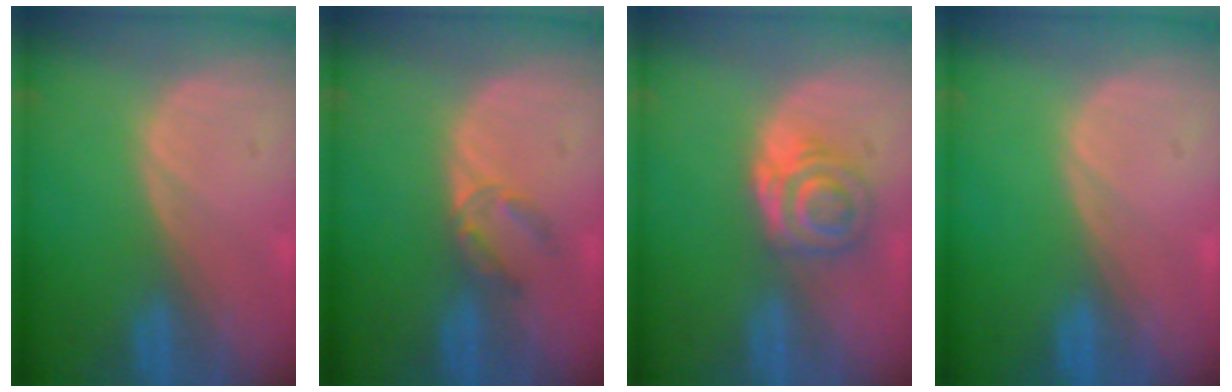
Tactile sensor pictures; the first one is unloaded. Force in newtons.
{"total": 2.9, "press": 2.7, "slide": 1.0}
{"total": 5.9, "press": 5.1, "slide": 2.9}
{"total": 0.0}